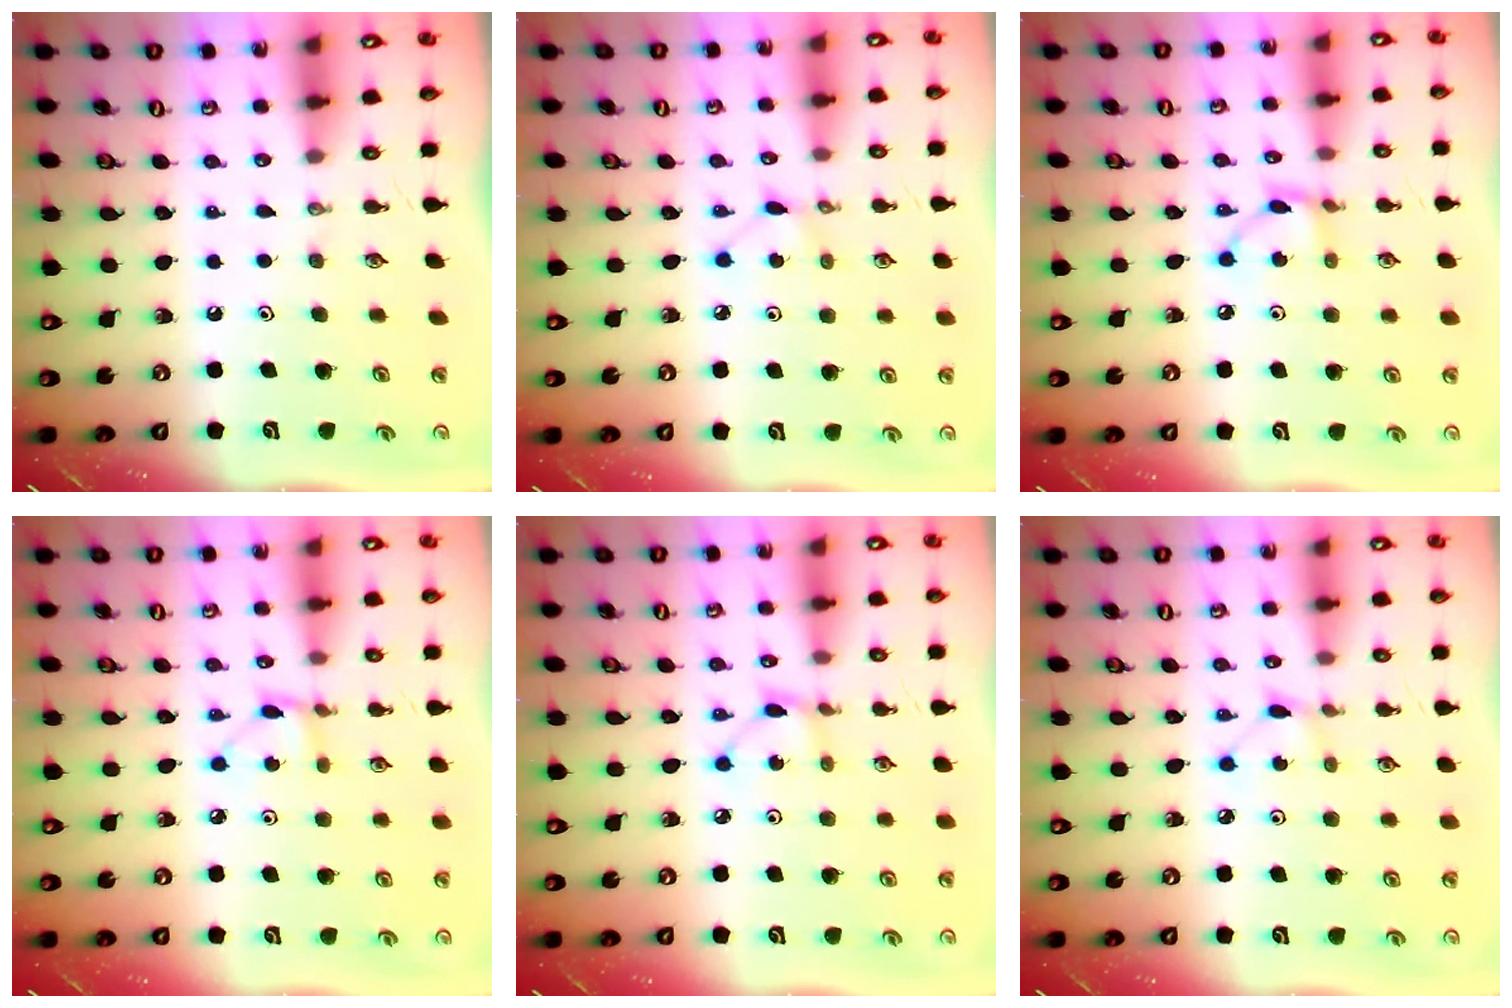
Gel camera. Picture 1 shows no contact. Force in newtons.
{"total": 2.8, "press": 2.8, "slide": 0.3}
{"total": 4.6, "press": 4.6, "slide": 0.2}
{"total": 3.7, "press": 3.7, "slide": 0.4}
{"total": 2.4, "press": 2.4, "slide": 0.2}
{"total": 1.5, "press": 1.5, "slide": 0.2}